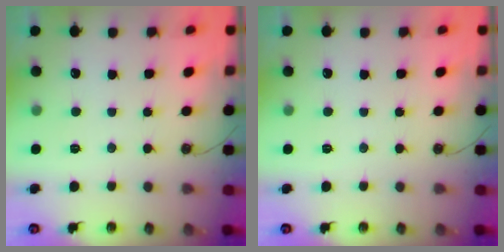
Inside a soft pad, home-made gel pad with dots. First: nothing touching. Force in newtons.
{"total": 0.0}